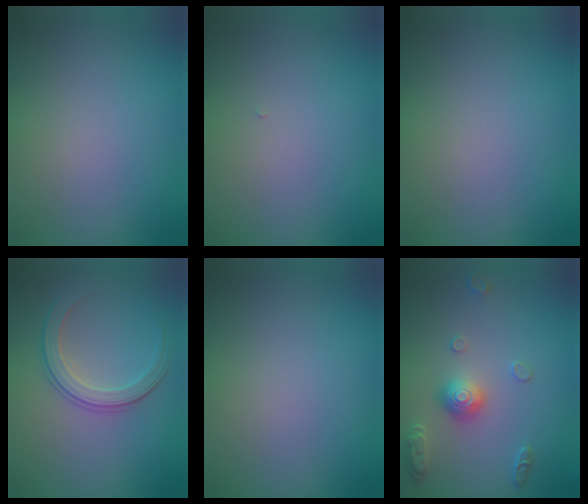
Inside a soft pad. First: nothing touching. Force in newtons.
{"total": 0.0}
{"total": 0.0}
{"total": 2.9, "press": 2.8, "slide": 0.5}
{"total": 0.0}
{"total": 2.9, "press": 2.9, "slide": 0.2}